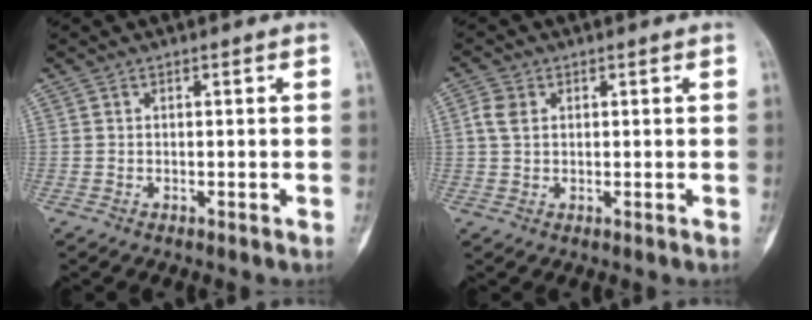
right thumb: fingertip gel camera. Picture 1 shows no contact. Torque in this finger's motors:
{"motor_torque": [-0.52, 0.15, 0.43, 0.26, 0.10]}